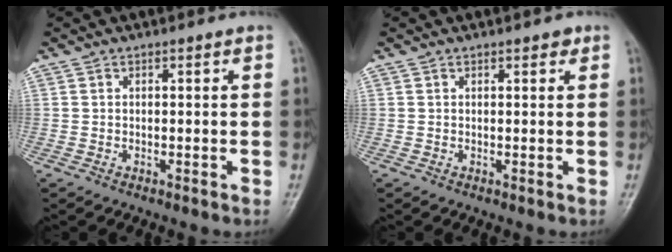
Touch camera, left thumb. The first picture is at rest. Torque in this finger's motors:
{"motor_torque": [-0.21, -0.09, -0.04, 0.02, 0.01]}